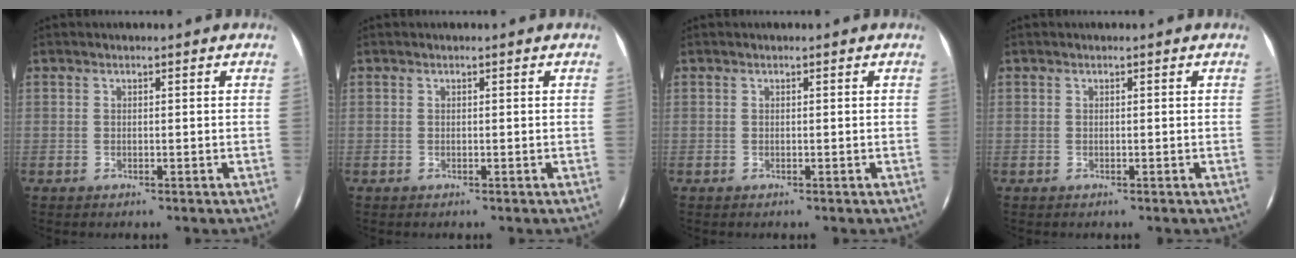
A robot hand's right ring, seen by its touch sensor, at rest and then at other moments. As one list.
[{"total": 0.0}, {"total": 0.0}, {"total": 0.0}]